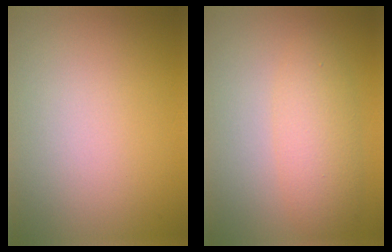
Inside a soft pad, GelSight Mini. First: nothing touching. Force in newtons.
{"total": 3.7, "press": 3.6, "slide": 0.2}